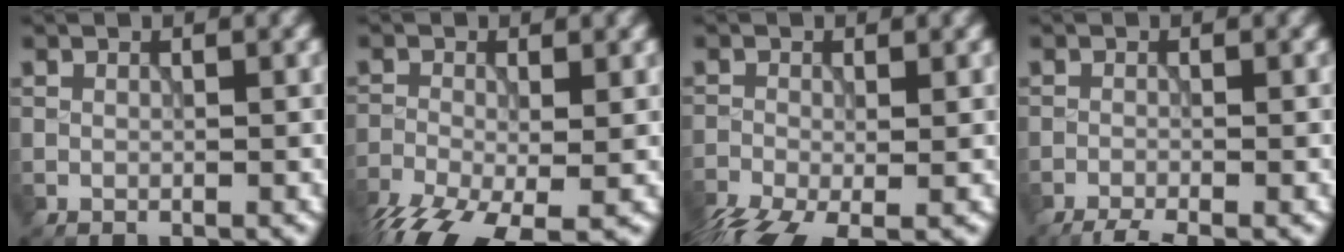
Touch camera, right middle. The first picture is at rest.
{"total": 9.4, "force": [-5.9, 3.7, 6.4], "torque": [-0.137, -0.038, -0.104]}
{"total": 6.6, "force": [-4.0, 2.6, 4.5], "torque": [-0.098, -0.025, -0.079]}
{"total": 2.6, "force": [-2.1, 0.3, 1.5], "torque": [-0.025, -0.006, -0.047]}